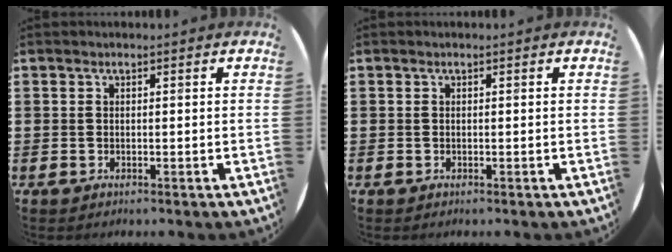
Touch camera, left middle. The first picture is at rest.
{"total": 0.0}